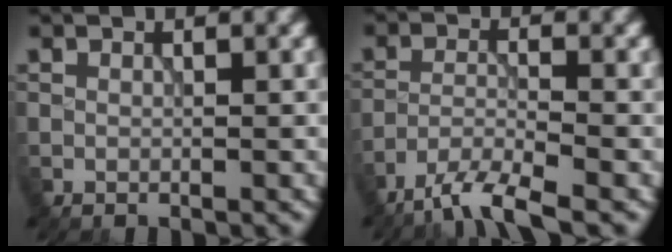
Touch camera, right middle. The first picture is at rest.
{"total": 5.3, "force": [-4.2, 0.9, 3.1], "torque": [-0.059, -0.007, -0.087]}